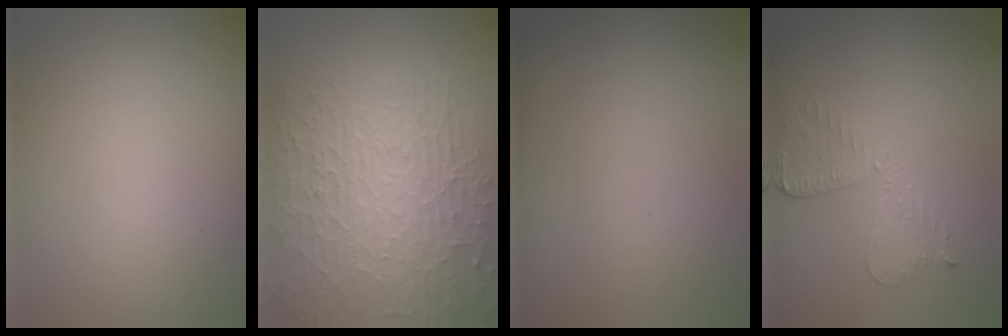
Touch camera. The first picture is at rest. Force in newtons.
{"total": 10.2, "press": 6.8, "slide": 7.6}
{"total": 0.0}
{"total": 3.0, "press": 2.6, "slide": 1.5}